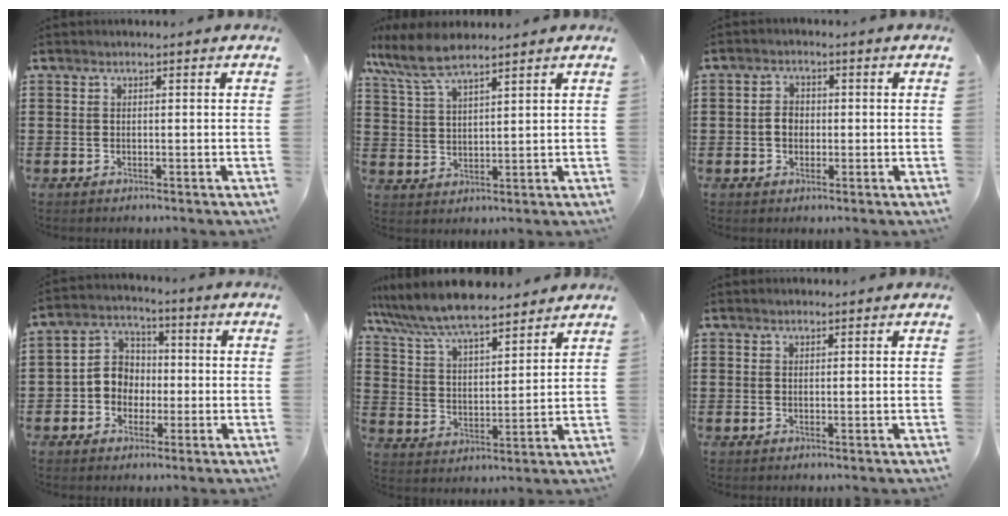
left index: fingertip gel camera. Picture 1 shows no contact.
{"total": 6.9, "force": [5.6, 1.5, 3.7], "torque": [-0.098, -0.014, 0.100]}
{"total": 2.7, "force": [-0.3, 2.2, 1.7], "torque": [-0.037, 0.006, -0.008]}
{"total": 5.5, "force": [-1.2, 5.1, 1.6], "torque": [-0.055, 0.015, -0.029]}
{"total": 8.3, "force": [7.5, 1.3, 3.5], "torque": [-0.097, -0.031, 0.133]}
{"total": 0.6, "force": [0.6, 0.2, 0.0], "torque": [-0.002, 0.001, 0.011]}